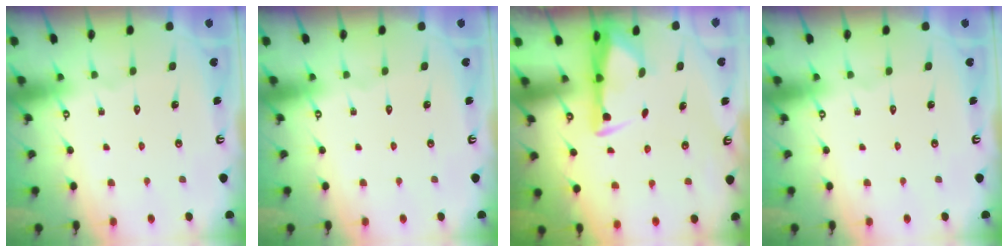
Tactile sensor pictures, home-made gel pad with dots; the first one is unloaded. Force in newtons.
{"total": 0.0}
{"total": 2.9, "press": 2.7, "slide": 0.9}
{"total": 0.0}